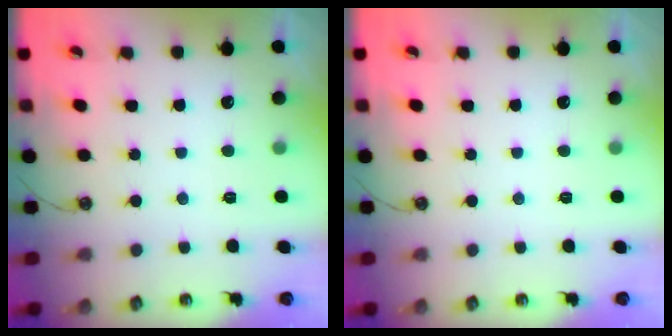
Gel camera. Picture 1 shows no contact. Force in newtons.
{"total": 0.0}